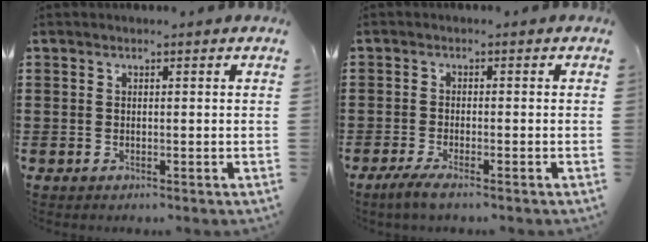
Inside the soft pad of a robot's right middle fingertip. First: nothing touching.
{"total": 2.2, "force": [-1.7, 0.0, 1.5], "torque": [-0.032, -0.004, -0.032]}